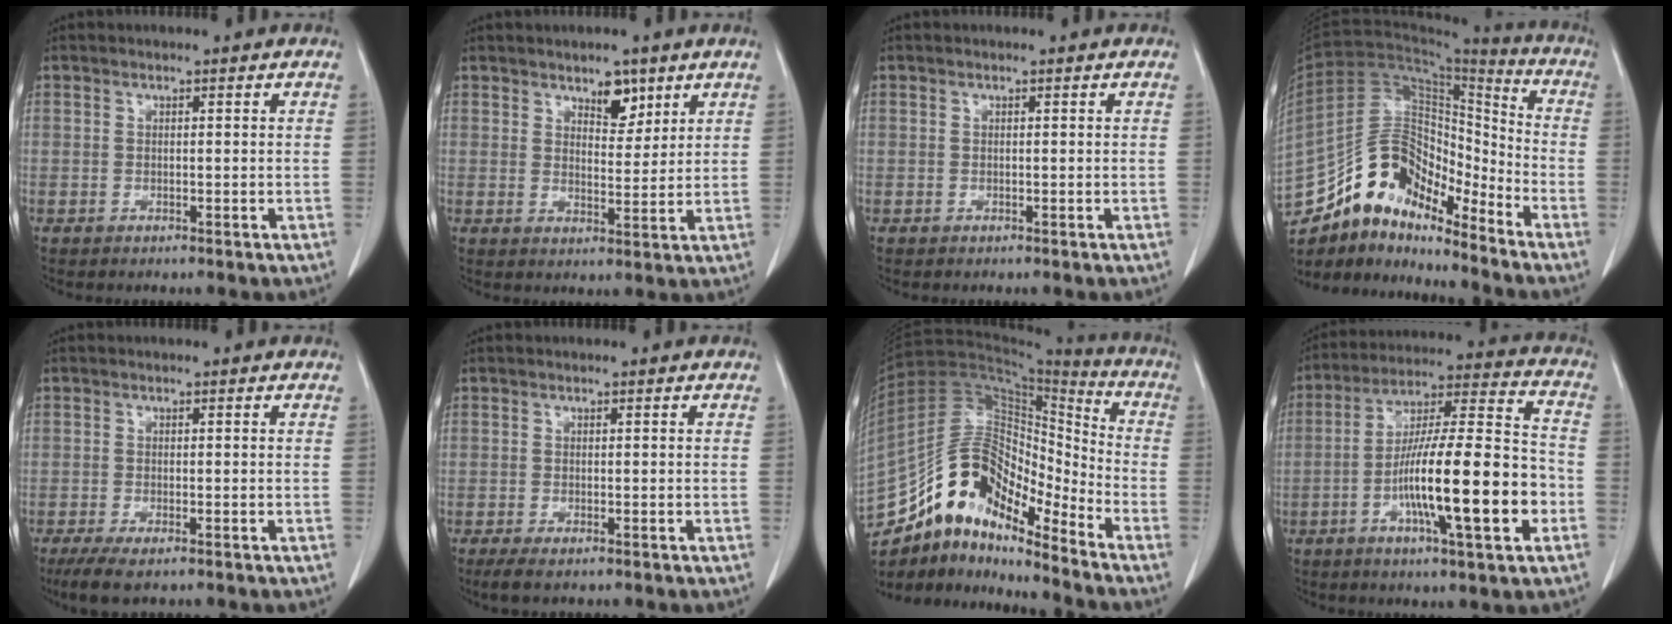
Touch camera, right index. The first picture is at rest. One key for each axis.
{"total": 4.3, "fx": 2.9, "fy": 2.1, "fz": 2.5, "tx": -0.032, "ty": -0.004, "tz": 0.047}
{"total": 0.0}
{"total": 15.2, "fx": -12.5, "fy": 5.5, "fz": 6.6, "tx": -0.110, "ty": 0.056, "tz": -0.227}
{"total": 4.5, "fx": -3.1, "fy": 0.9, "fz": 3.2, "tx": -0.057, "ty": -0.013, "tz": -0.049}
{"total": 2.8, "fx": -1.8, "fy": 0.5, "fz": 2.0, "tx": -0.033, "ty": -0.007, "tz": -0.030}
{"total": 16.2, "fx": -12.2, "fy": 5.4, "fz": 9.2, "tx": -0.162, "ty": 0.058, "tz": -0.217}
{"total": 18.7, "fx": -5.3, "fy": 1.9, "fz": 17.8, "tx": -0.302, "ty": 0.003, "tz": -0.082}